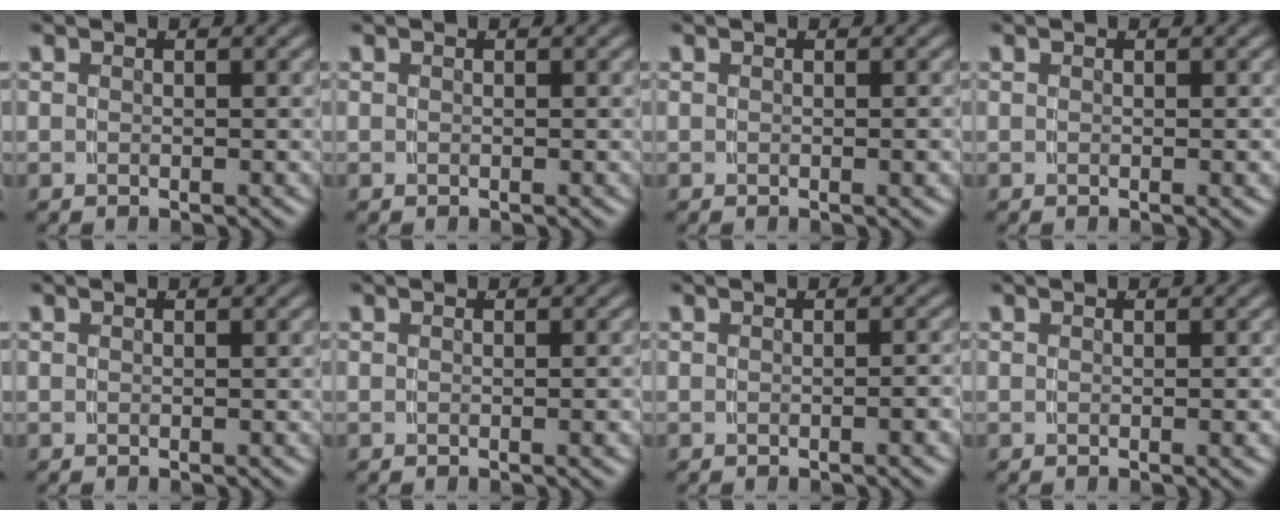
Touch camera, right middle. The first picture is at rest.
{"total": 0.0}
{"total": 0.0}
{"total": 0.0}
{"total": 0.0}
{"total": 0.0}
{"total": 0.7, "force": [-0.5, -0.1, 0.5], "torque": [-0.006, 0.005, -0.010]}
{"total": 0.0}